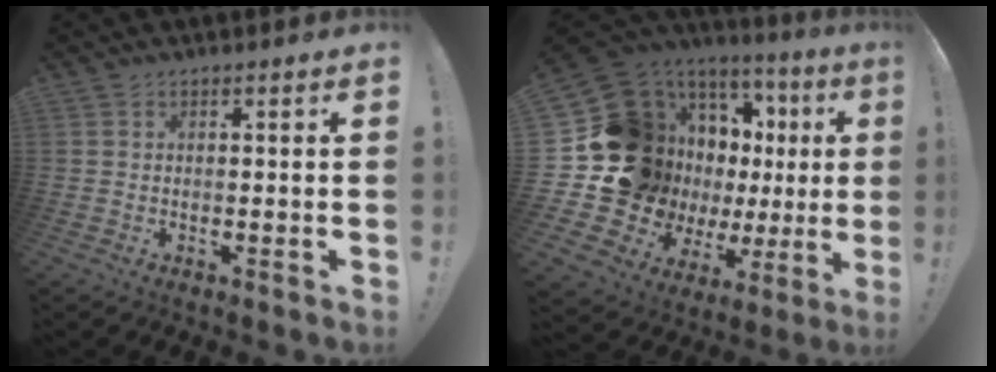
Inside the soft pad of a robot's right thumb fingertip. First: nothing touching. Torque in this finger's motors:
{"motor_torque": [2.57, 2.44, 0.07, -0.06, 0.18]}